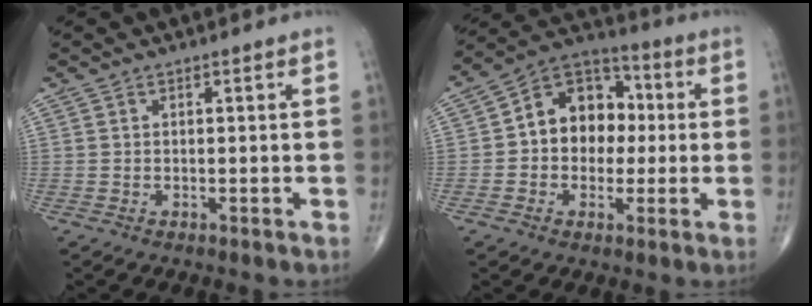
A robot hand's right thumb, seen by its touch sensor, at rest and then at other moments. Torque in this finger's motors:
{"motor_torque": [-0.12, 0.44, 0.23, 0.08, 0.05]}